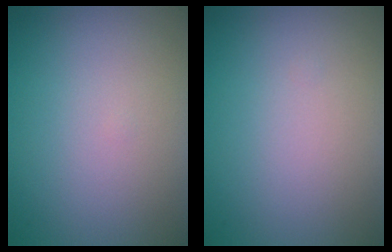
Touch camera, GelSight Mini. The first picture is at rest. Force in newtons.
{"total": 0.0}